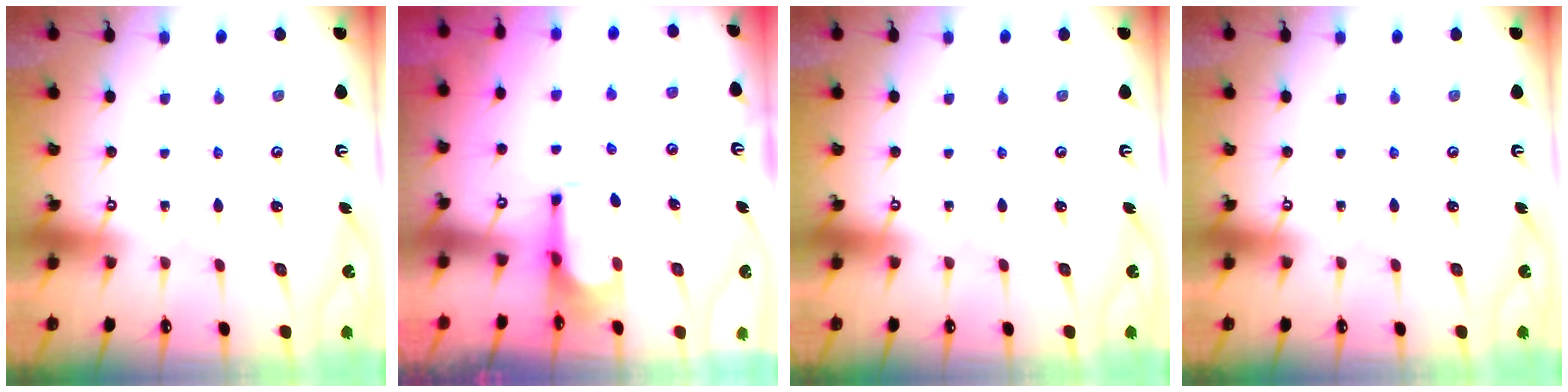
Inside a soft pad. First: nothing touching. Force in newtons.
{"total": 0.8, "press": 0.2, "slide": 0.8}
{"total": 0.0}
{"total": 0.0}